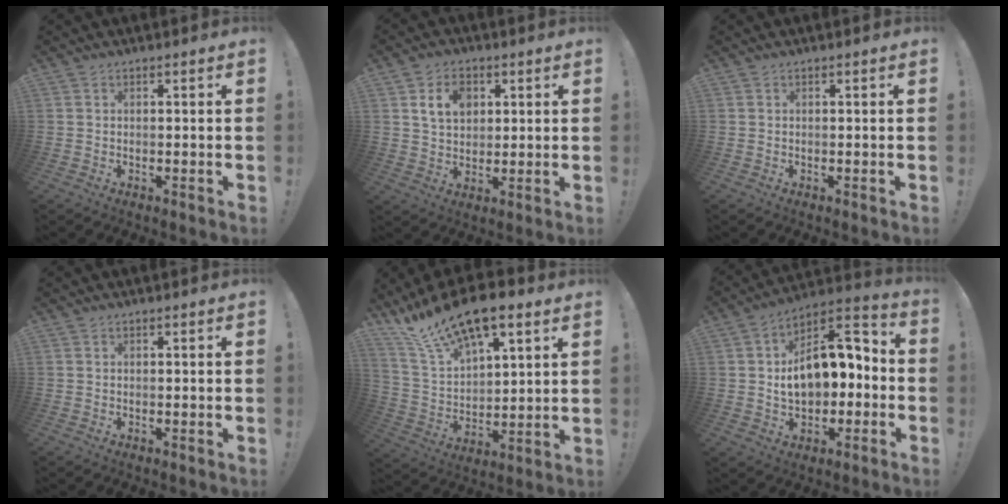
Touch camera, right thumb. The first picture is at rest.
{"total": 8.8, "force": [3.2, 6.5, 4.9], "torque": [-0.074, -0.001, 0.060]}
{"total": 0.0}
{"total": 0.0}
{"total": 17.4, "force": [12.8, 7.0, 9.6], "torque": [-0.188, -0.085, 0.230]}
{"total": 15.6, "force": [2.1, 10.2, 11.6], "torque": [-0.156, -0.007, 0.045]}